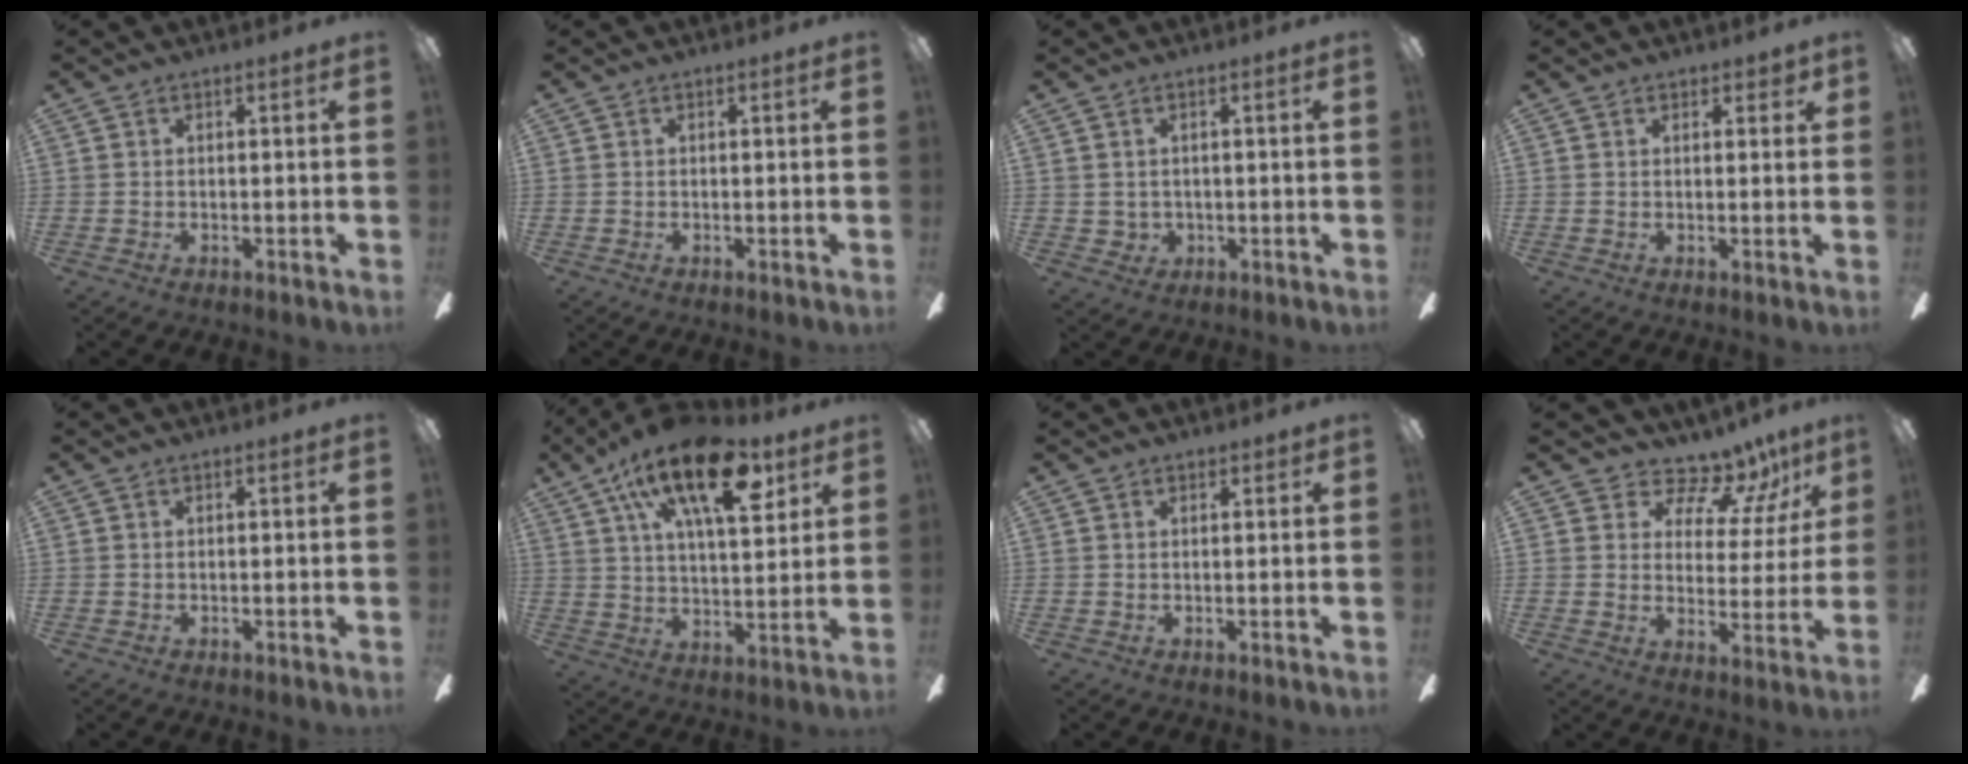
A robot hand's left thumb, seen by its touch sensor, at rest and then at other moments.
{"total": 0.0}
{"total": 3.0, "force": [0.0, 2.9, 0.9], "torque": [-0.030, -0.002, -0.002]}
{"total": 1.3, "force": [0.7, 0.7, 0.9], "torque": [-0.002, -0.002, 0.008]}
{"total": 0.0}
{"total": 21.8, "force": [11.0, 9.4, 16.3], "torque": [-0.251, -0.037, 0.177]}
{"total": 0.0}
{"total": 10.7, "force": [8.5, 4.9, 4.2], "torque": [-0.072, -0.060, 0.156]}